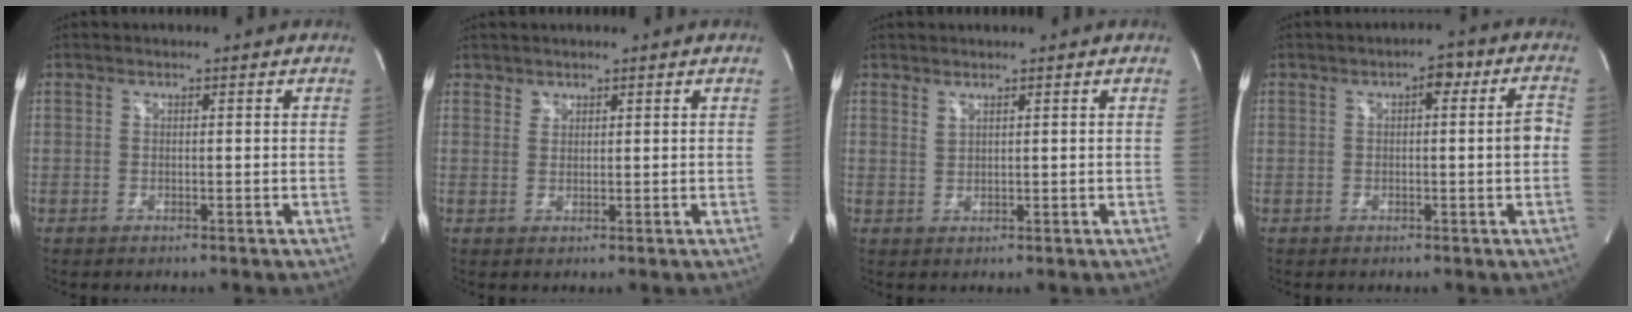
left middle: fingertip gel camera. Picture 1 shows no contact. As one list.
[{"total": 0.9, "force": [0.7, 0.5, 0.0], "torque": [0.008, -0.002, 0.012]}, {"total": 0.9, "force": [0.8, 0.2, 0.4], "torque": [-0.008, -0.004, 0.022]}, {"total": 5.7, "force": [0.5, 1.4, 5.5], "torque": [-0.073, 0.021, 0.004]}]